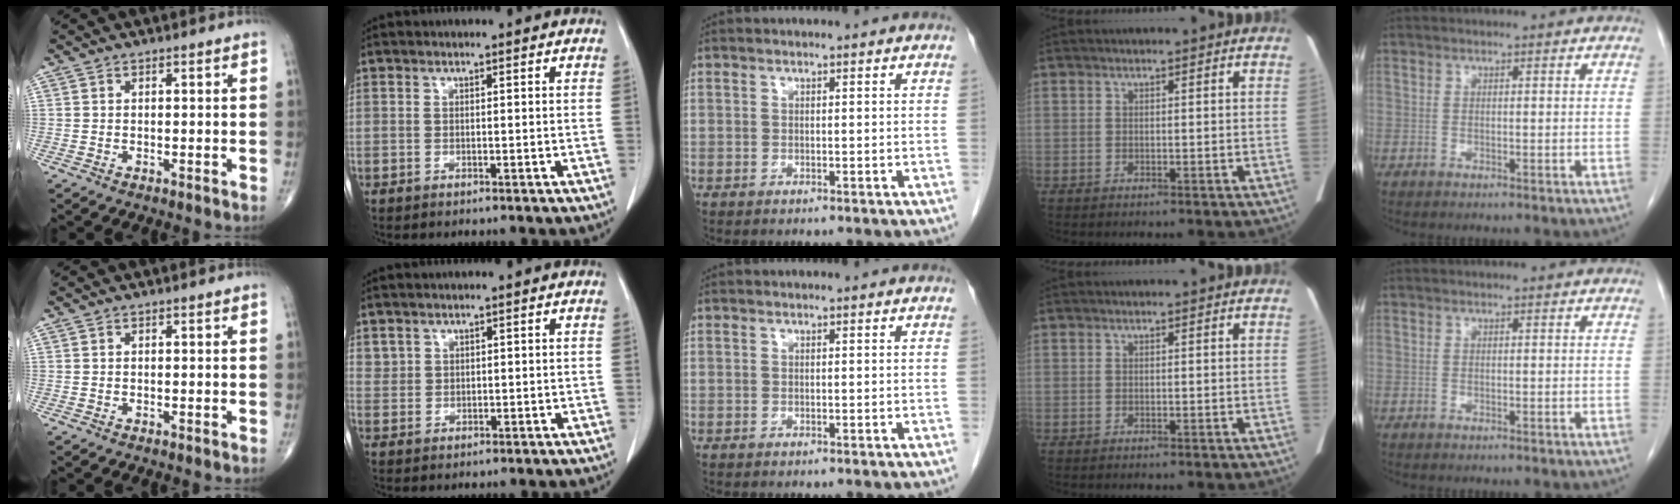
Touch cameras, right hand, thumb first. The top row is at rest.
{"index": {"total": 1.8, "force": [1.2, 1.4, 0.1], "torque": [0.011, 0.003, 0.020]}}